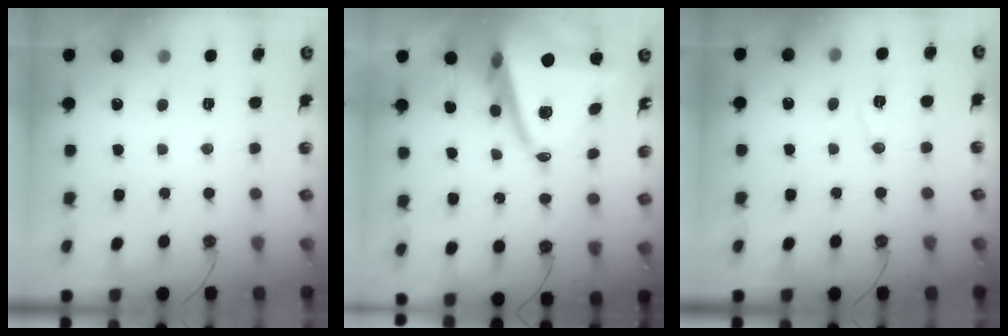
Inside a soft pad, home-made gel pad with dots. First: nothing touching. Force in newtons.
{"total": 12.7, "press": 12.0, "slide": 4.2}
{"total": 6.7, "press": 5.0, "slide": 4.5}